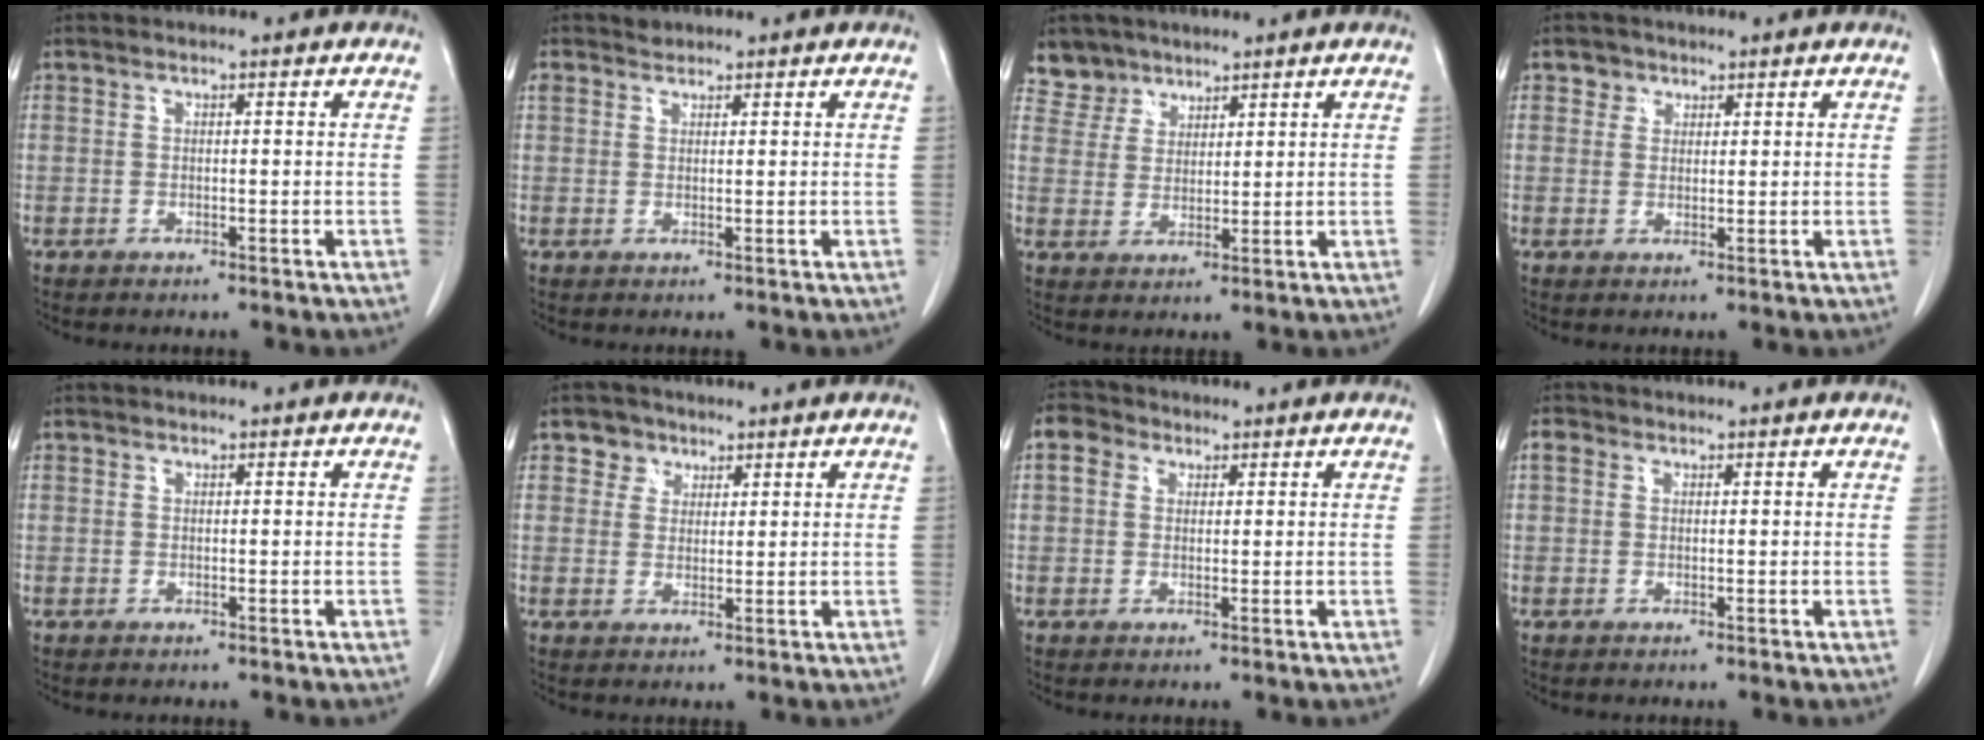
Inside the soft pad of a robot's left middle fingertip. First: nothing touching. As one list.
[{"total": 1.5, "force": [1.2, 0.8, -0.1], "torque": [-0.001, 0.011, 0.021]}, {"total": 4.5, "force": [3.6, 2.6, -0.5], "torque": [0.019, 0.001, 0.069]}, {"total": 1.9, "force": [1.1, 1.5, 0.2], "torque": [0.005, 0.000, 0.013]}, {"total": 0.0}, {"total": 3.2, "force": [1.9, 2.5, 0.3], "torque": [-0.003, 0.004, 0.027]}, {"total": 3.4, "force": [1.4, 2.8, 1.4], "torque": [-0.031, 0.017, 0.026]}, {"total": 1.5, "force": [0.6, 1.2, 0.5], "torque": [-0.009, 0.011, 0.008]}]